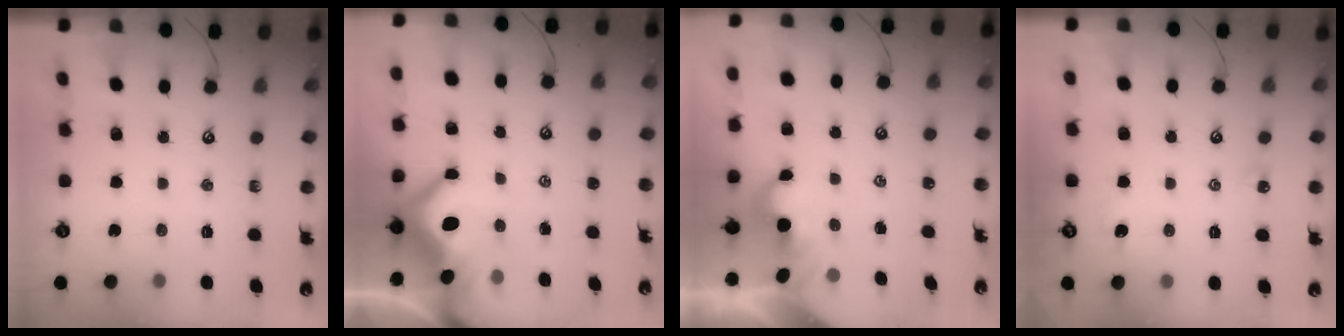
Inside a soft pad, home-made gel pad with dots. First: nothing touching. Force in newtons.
{"total": 10.1, "press": 10.0, "slide": 1.4}
{"total": 2.0, "press": 2.0, "slide": 0.4}
{"total": 1.4, "press": 1.3, "slide": 0.4}